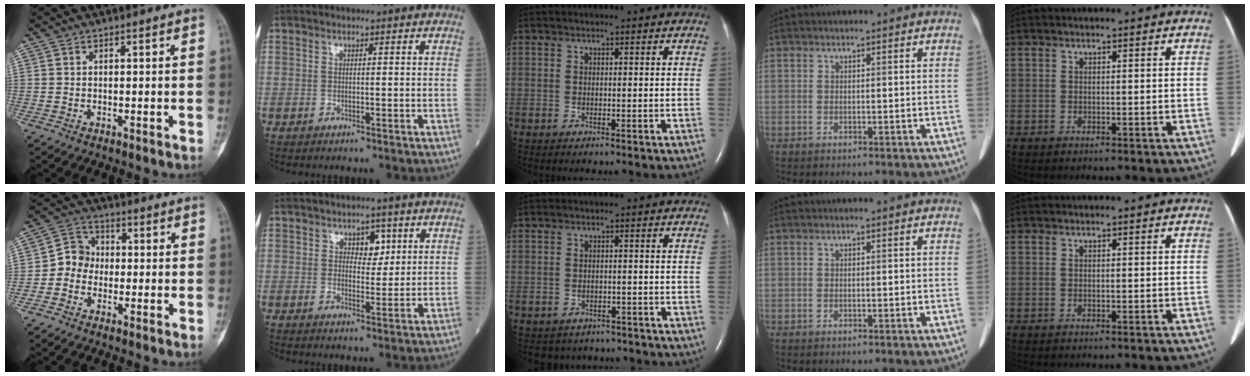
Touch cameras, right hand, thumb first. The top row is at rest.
{"thumb": {"total": 5.9, "force": [-1.4, 5.2, 2.4], "torque": [-0.015, 0.023, -0.041]}, "index": {"total": 3.4, "force": [1.5, 2.0, 2.2], "torque": [-0.025, 0.004, 0.023]}, "middle": {"total": 5.0, "force": [-4.3, 2.5, 0.0], "torque": [0.000, 0.007, -0.049]}}